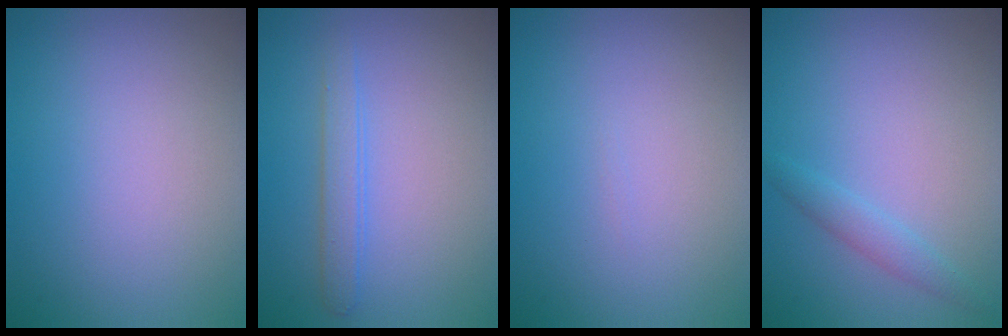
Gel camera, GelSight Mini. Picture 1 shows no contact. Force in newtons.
{"total": 1.8, "press": 1.8, "slide": 0.1}
{"total": 0.0}
{"total": 1.5, "press": 1.5, "slide": 0.0}